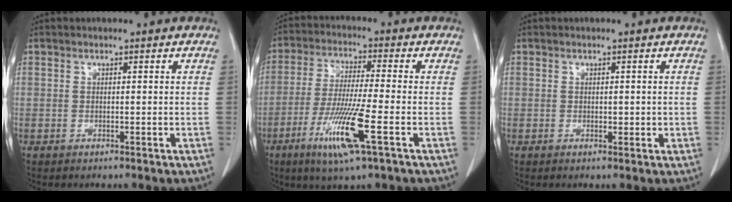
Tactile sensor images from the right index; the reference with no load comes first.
{"total": 11.1, "force": [-4.5, 0.0, 10.1], "torque": [-0.201, -0.023, -0.085]}
{"total": 1.1, "force": [0.1, 0.8, 0.7], "torque": [-0.004, 0.001, 0.005]}